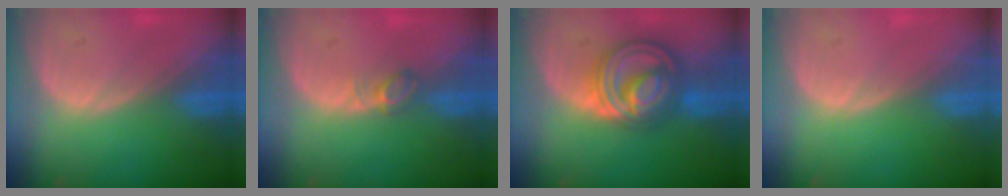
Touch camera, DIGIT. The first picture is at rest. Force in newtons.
{"total": 2.1, "press": 2.1, "slide": 0.4}
{"total": 9.2, "press": 9.2, "slide": 0.7}
{"total": 0.0}